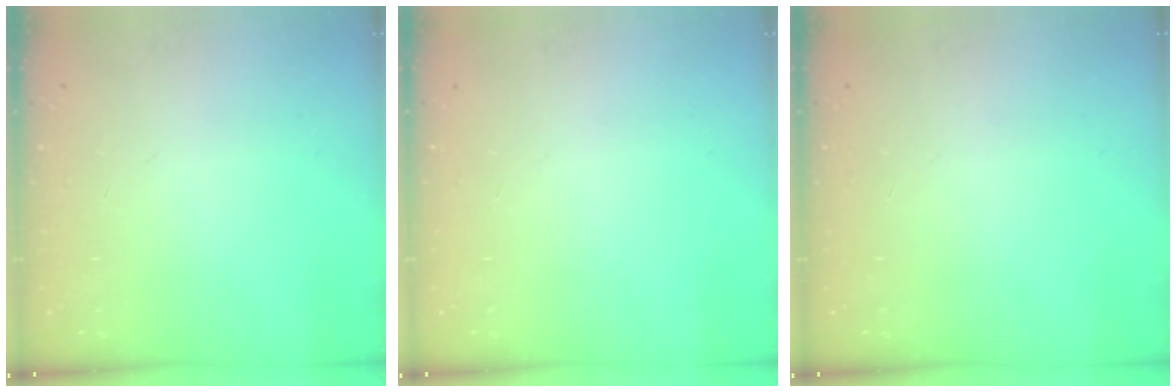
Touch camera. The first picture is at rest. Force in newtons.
{"total": 0.0}
{"total": 0.0}